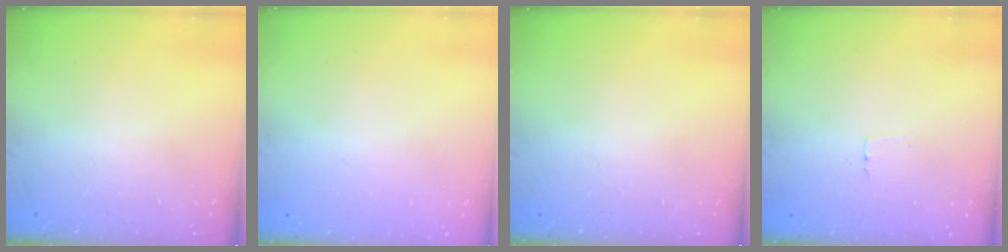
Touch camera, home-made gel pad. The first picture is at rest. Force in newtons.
{"total": 0.5, "press": 0.5, "slide": 0.1}
{"total": 0.0}
{"total": 2.3, "press": 2.3, "slide": 0.1}